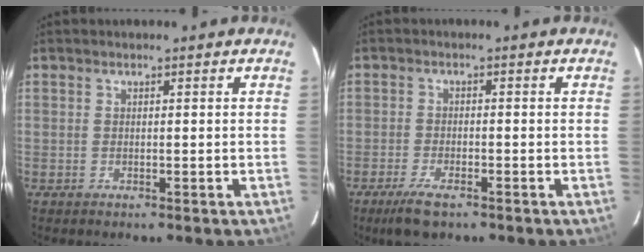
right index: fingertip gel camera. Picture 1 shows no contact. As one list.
[{"total": 4.7, "force": [-3.3, 1.3, 3.2], "torque": [-0.069, -0.008, -0.056]}]